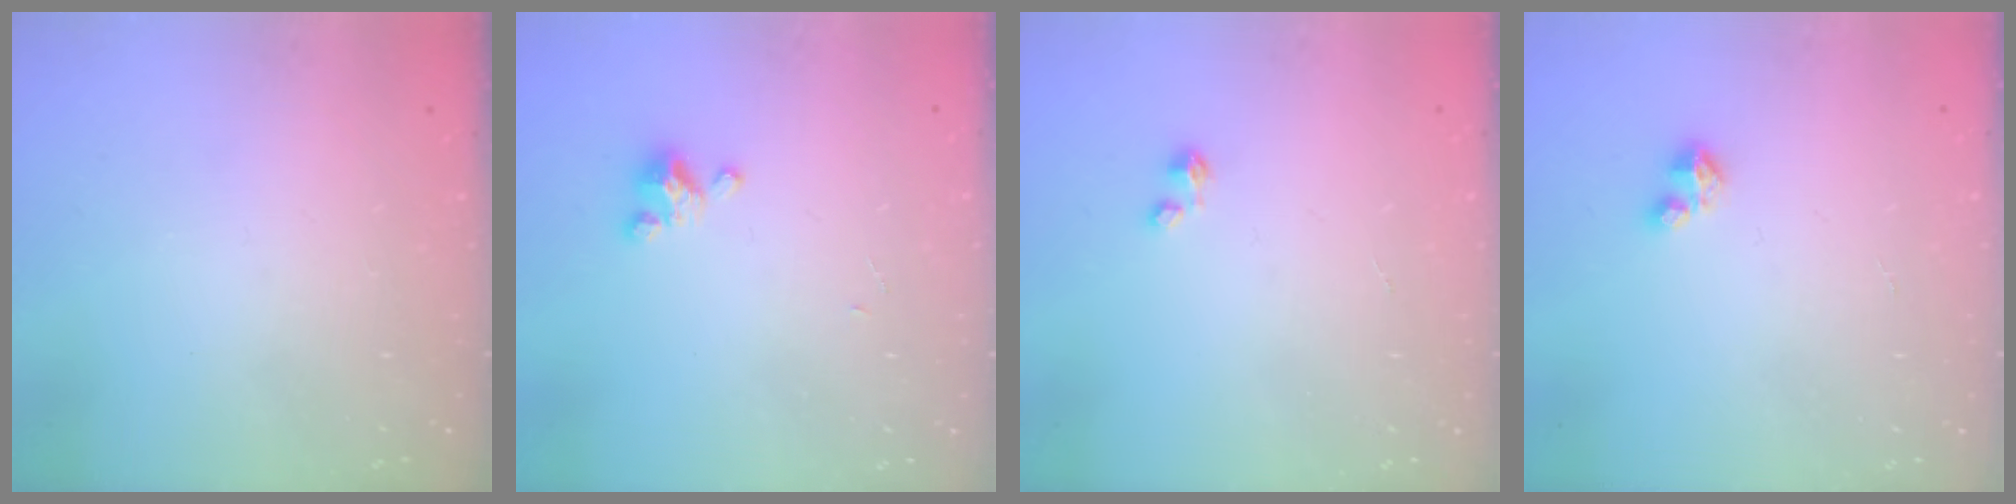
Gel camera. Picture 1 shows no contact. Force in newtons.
{"total": 2.3, "press": 2.2, "slide": 0.4}
{"total": 0.0}
{"total": 2.1, "press": 2.1, "slide": 0.2}